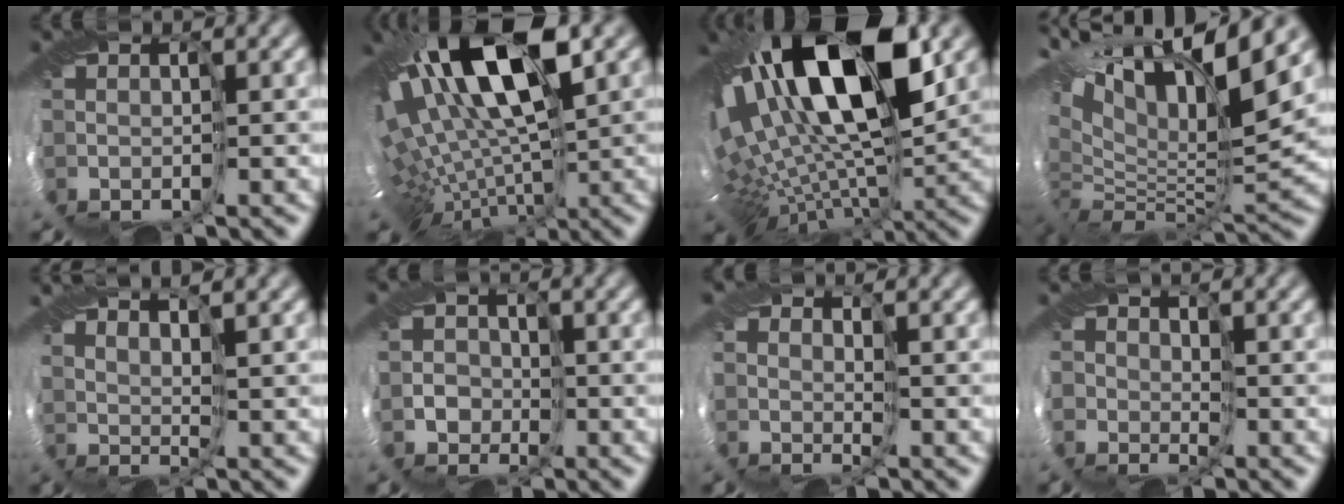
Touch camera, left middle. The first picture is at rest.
{"total": 15.0, "force": [3.9, 6.2, 13.1], "torque": [-0.226, 0.001, 0.079]}
{"total": 16.7, "force": [5.2, 6.6, 14.4], "torque": [-0.230, 0.007, 0.095]}
{"total": 12.6, "force": [6.8, 5.1, 9.3], "torque": [-0.216, 0.018, 0.125]}
{"total": 3.5, "force": [3.4, -0.9, -0.1], "torque": [0.003, 0.010, 0.045]}
{"total": 2.2, "force": [0.5, 1.2, -1.7], "torque": [0.043, 0.012, -0.001]}
{"total": 2.3, "force": [1.4, -1.0, -1.5], "torque": [0.020, 0.002, 0.025]}
{"total": 1.4, "force": [1.0, 0.7, -0.7], "torque": [0.004, -0.003, 0.023]}